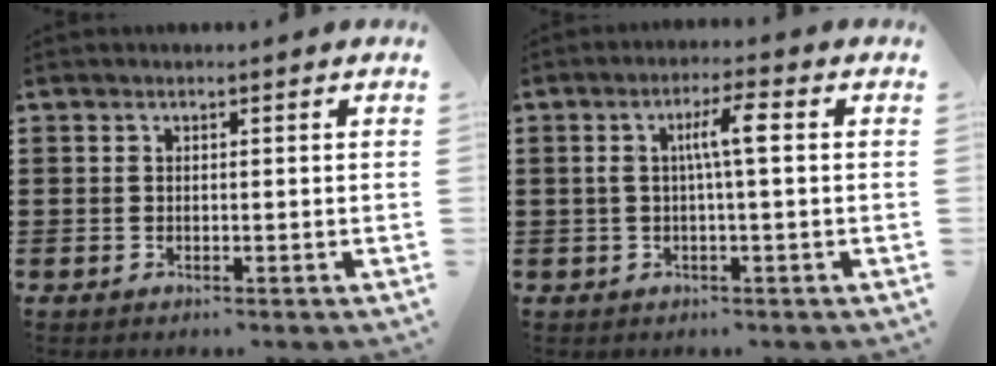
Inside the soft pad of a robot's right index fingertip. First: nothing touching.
{"total": 4.9, "force": [0.4, 0.5, 4.9], "torque": [-0.093, 0.005, 0.002]}